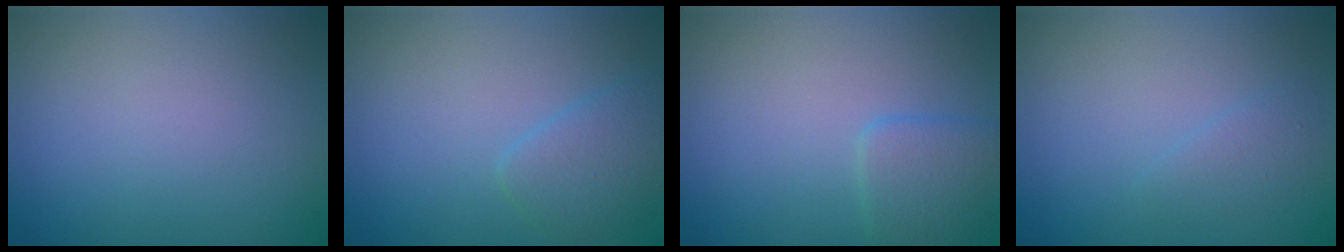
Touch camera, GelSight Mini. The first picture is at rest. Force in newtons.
{"total": 2.2, "press": 2.2, "slide": 0.1}
{"total": 2.2, "press": 2.2, "slide": 0.1}
{"total": 1.1, "press": 1.1, "slide": 0.1}